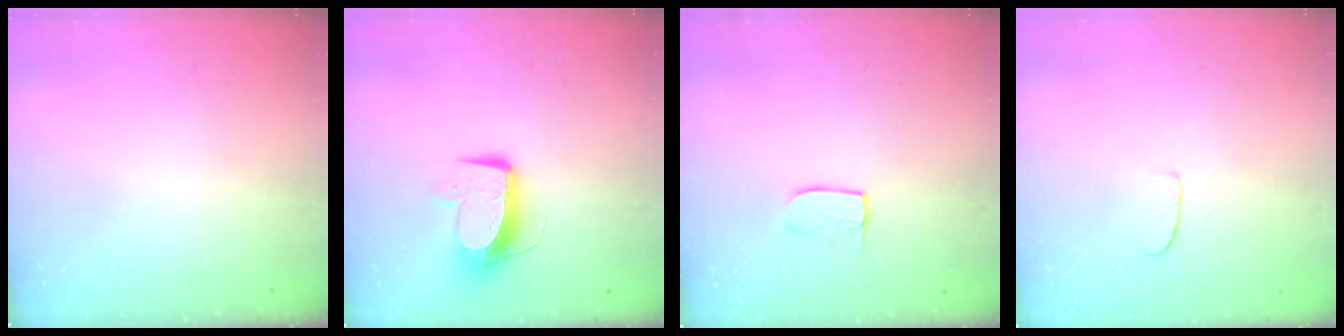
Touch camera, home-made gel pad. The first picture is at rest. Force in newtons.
{"total": 9.7, "press": 9.7, "slide": 0.6}
{"total": 5.4, "press": 5.4, "slide": 0.3}
{"total": 5.4, "press": 5.4, "slide": 0.4}